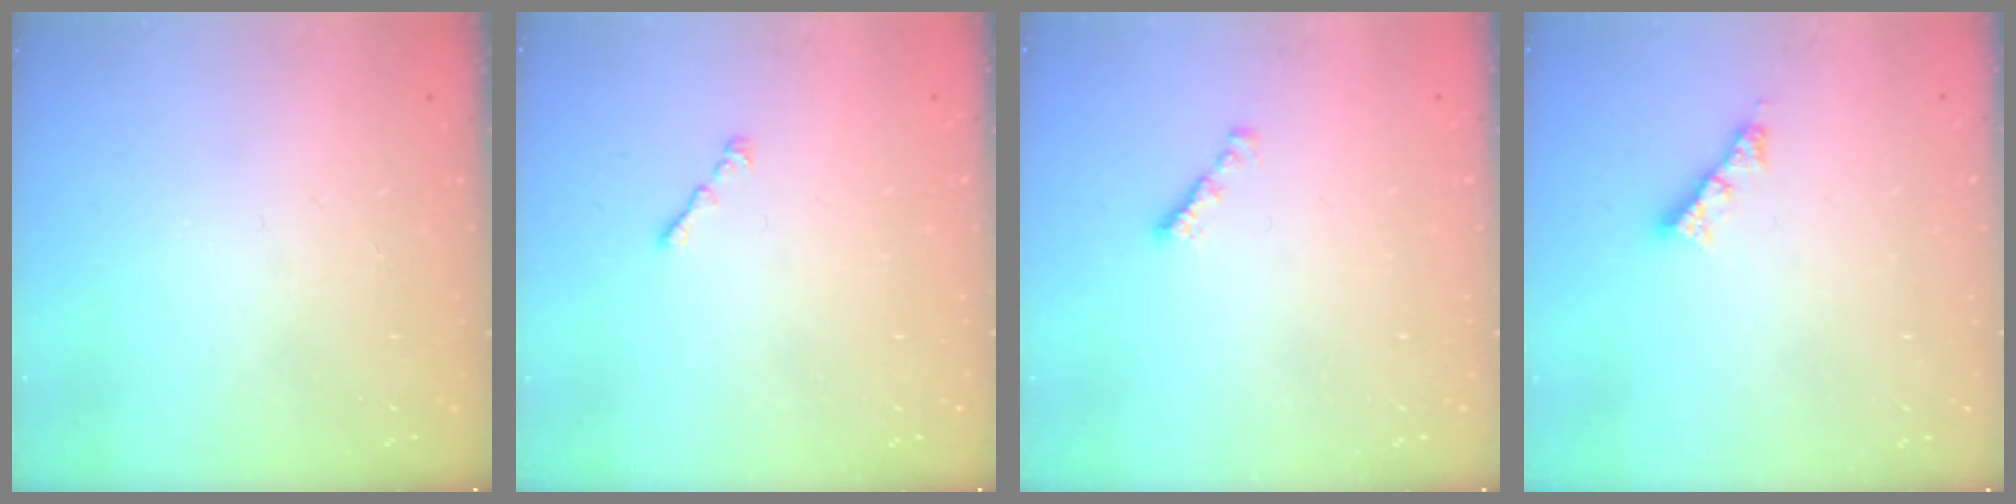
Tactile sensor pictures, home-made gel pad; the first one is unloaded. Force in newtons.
{"total": 1.0, "press": 0.9, "slide": 0.5}
{"total": 1.8, "press": 1.7, "slide": 0.6}
{"total": 4.1, "press": 4.0, "slide": 0.3}